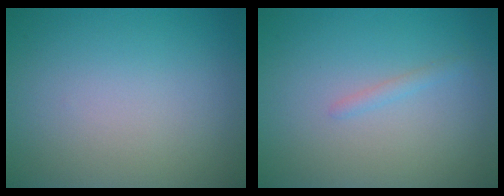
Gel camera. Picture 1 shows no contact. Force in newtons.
{"total": 0.7, "press": 0.7, "slide": 0.0}